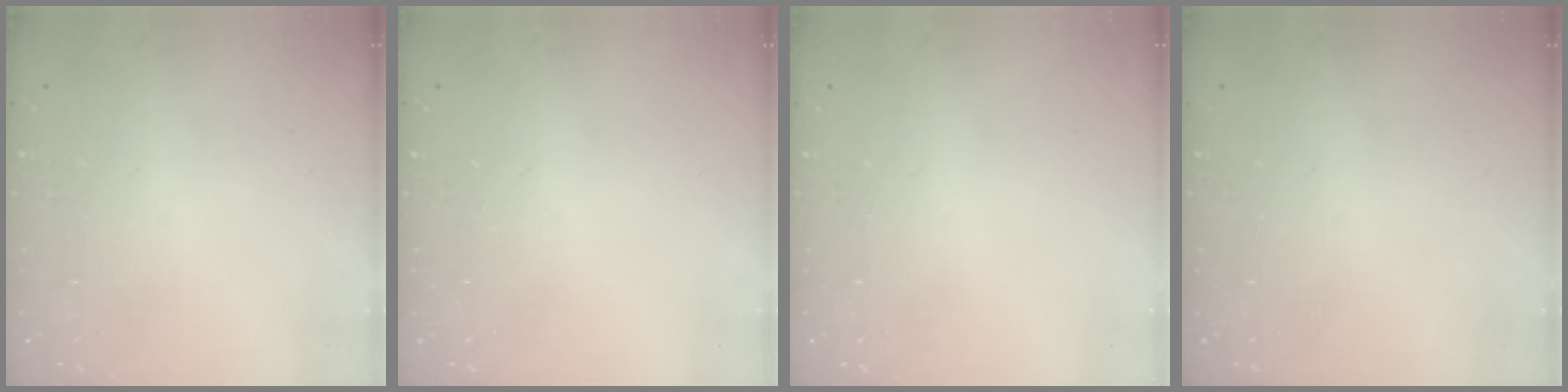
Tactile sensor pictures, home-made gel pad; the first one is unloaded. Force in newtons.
{"total": 0.0}
{"total": 0.0}
{"total": 0.0}